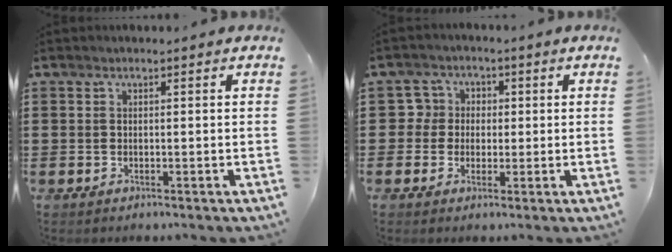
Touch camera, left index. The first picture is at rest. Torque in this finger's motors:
{"motor_torque": [-0.53, 0.72, -0.01, -0.01]}